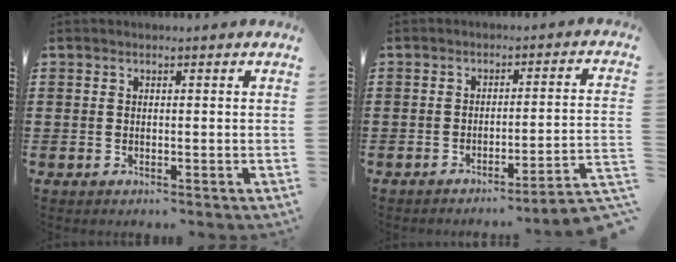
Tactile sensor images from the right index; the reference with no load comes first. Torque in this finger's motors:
{"motor_torque": [0.01, 0.08, 0.03, -0.01]}